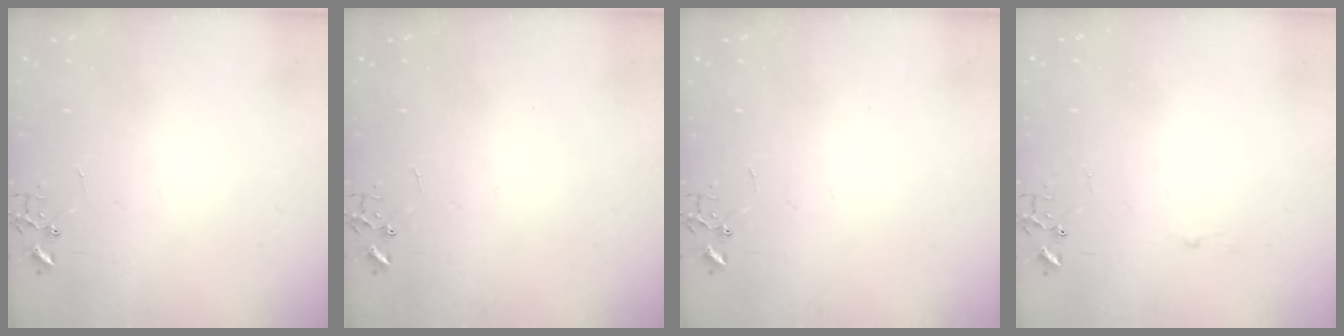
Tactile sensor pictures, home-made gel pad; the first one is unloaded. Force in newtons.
{"total": 0.0}
{"total": 0.0}
{"total": 1.8, "press": 1.8, "slide": 0.2}